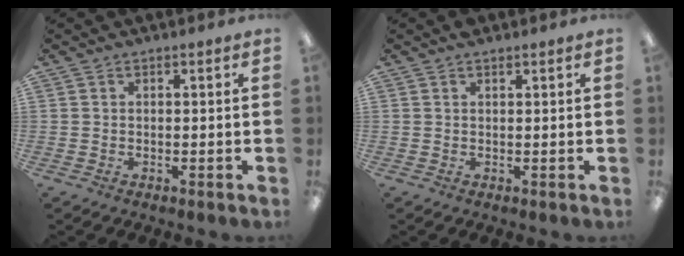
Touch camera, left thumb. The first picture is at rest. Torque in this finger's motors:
{"motor_torque": [0.09, -0.13, 0.51, -0.31, -0.04]}